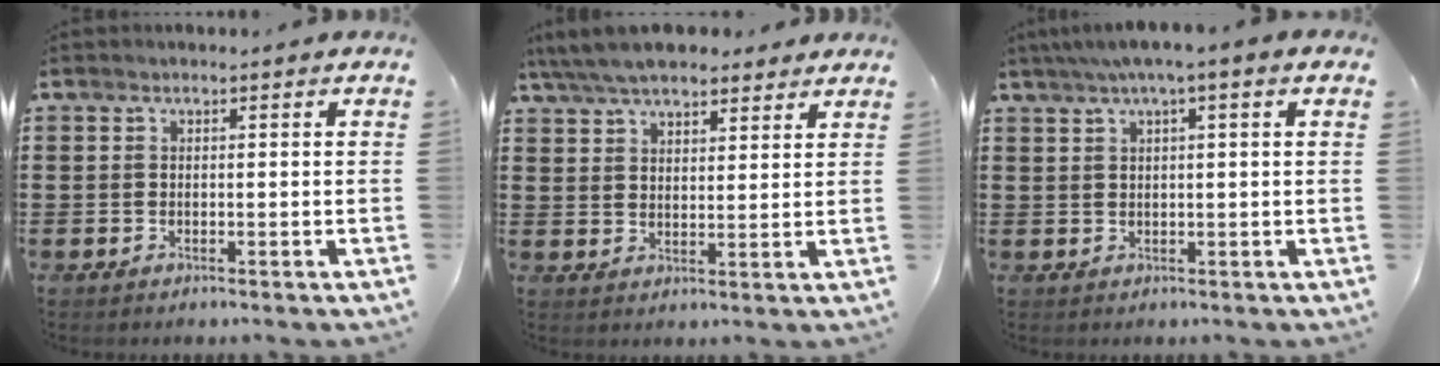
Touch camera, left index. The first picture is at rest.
{"total": 6.7, "force": [5.9, 1.8, 2.6], "torque": [-0.069, -0.008, 0.111]}
{"total": 3.3, "force": [1.2, 0.1, 3.0], "torque": [-0.060, 0.002, 0.021]}